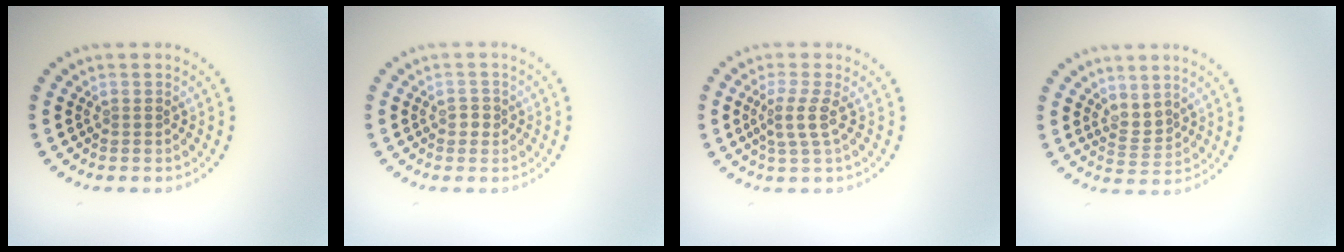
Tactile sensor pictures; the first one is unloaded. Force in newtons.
{"total": 1.0, "press": 1.0, "slide": 0.4}
{"total": 2.2, "press": 1.7, "slide": 1.5}
{"total": 1.9, "press": 1.4, "slide": 1.3}